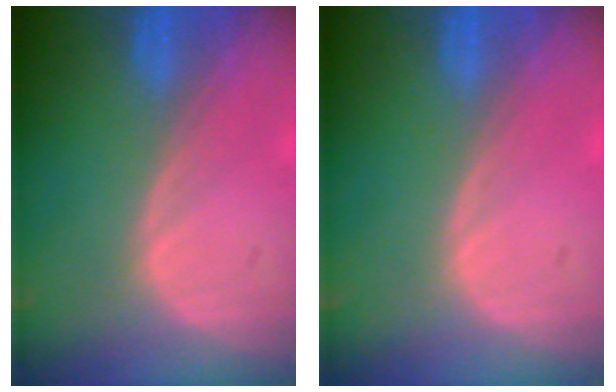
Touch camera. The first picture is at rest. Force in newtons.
{"total": 0.0}